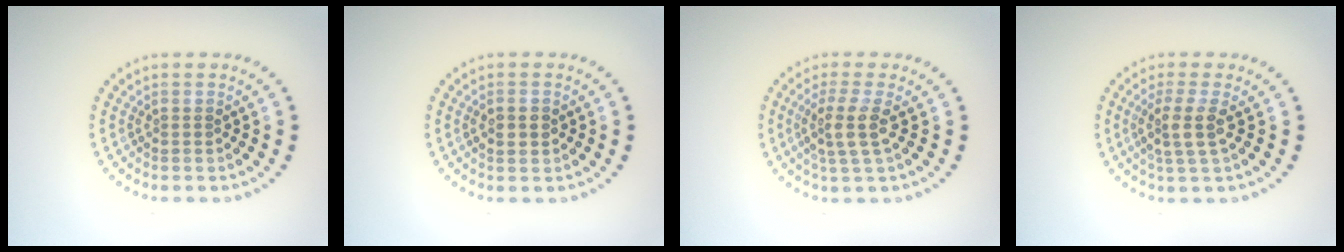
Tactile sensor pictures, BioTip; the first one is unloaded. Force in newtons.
{"total": 2.0, "press": 2.0, "slide": 0.1}
{"total": 2.9, "press": 2.3, "slide": 1.8}
{"total": 2.6, "press": 2.1, "slide": 1.6}